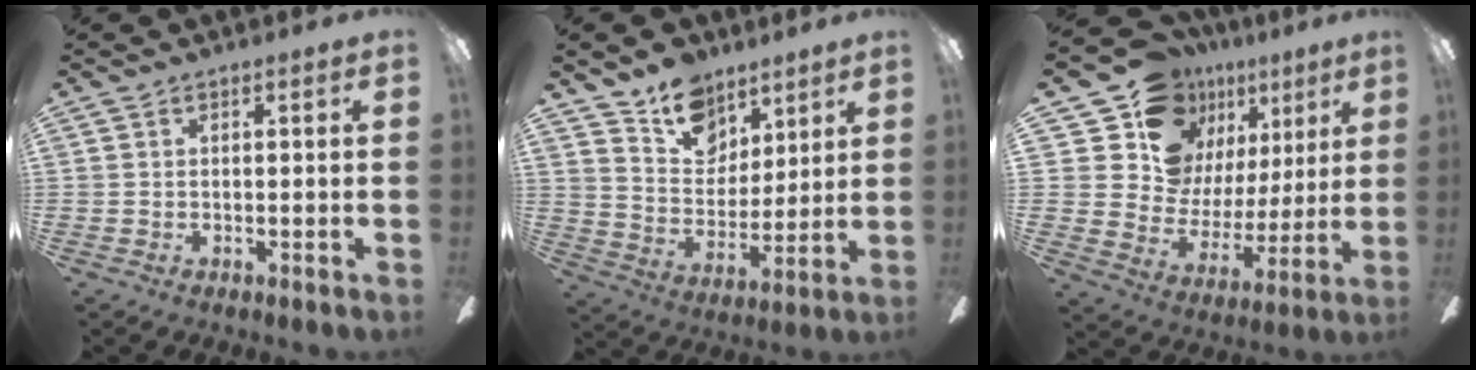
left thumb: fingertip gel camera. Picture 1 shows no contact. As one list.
[{"total": 13.8, "force": [9.6, 9.0, 4.2], "torque": [-0.059, -0.060, 0.182]}, {"total": 17.6, "force": [11.9, 11.9, 5.0], "torque": [-0.101, -0.087, 0.236]}]